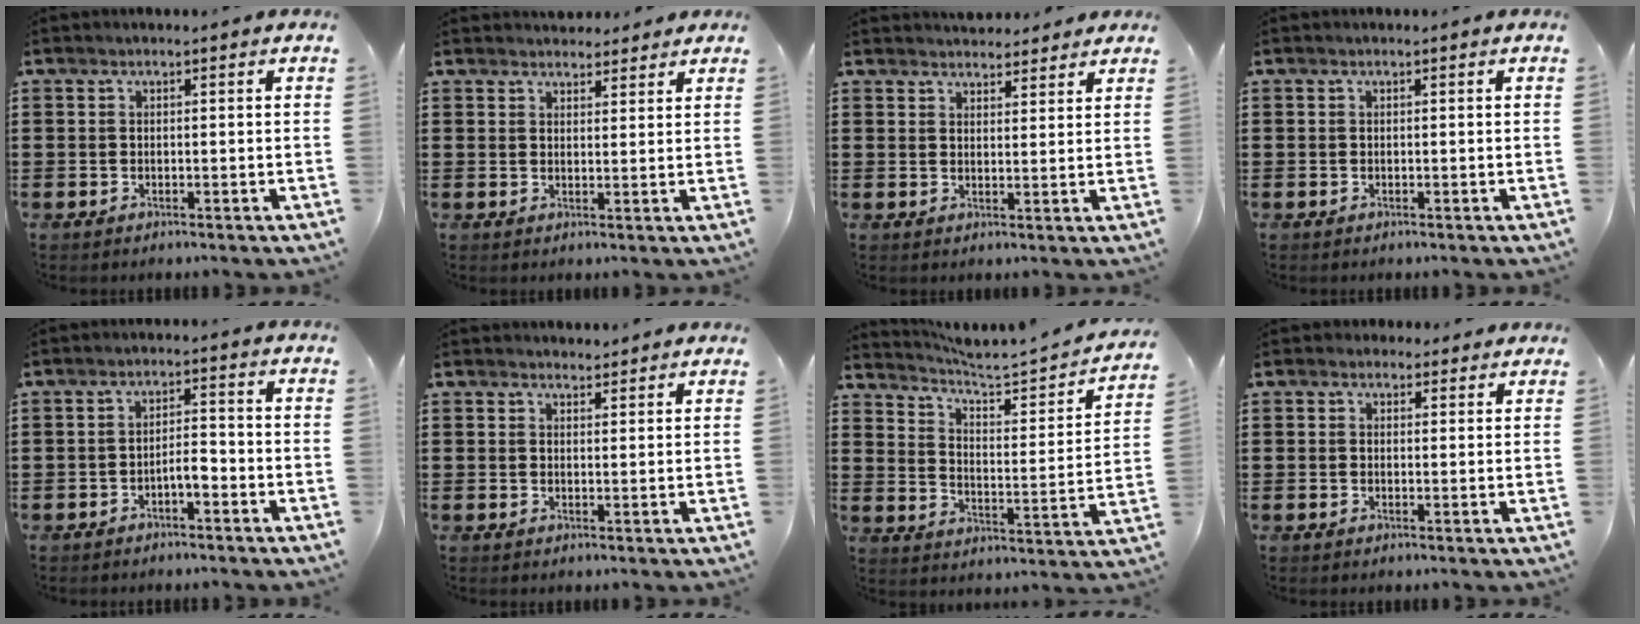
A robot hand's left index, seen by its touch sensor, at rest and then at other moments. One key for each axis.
{"total": 2.6, "fx": 2.5, "fy": 0.8, "fz": 0.0, "tx": 0.000, "ty": -0.006, "tz": 0.047}
{"total": 3.1, "fx": 3.0, "fy": 0.8, "fz": 0.2, "tx": -0.004, "ty": -0.009, "tz": 0.055}
{"total": 0.0}
{"total": 3.2, "fx": -1.9, "fy": 0.9, "fz": 2.3, "tx": -0.046, "ty": 0.007, "tz": -0.039}
{"total": 1.8, "fx": 1.8, "fy": 0.4, "fz": 0.0, "tx": -0.004, "ty": 0.001, "tz": 0.035}
{"total": 3.5, "fx": 3.2, "fy": 0.0, "fz": 1.4, "tx": -0.050, "ty": -0.035, "tz": 0.042}
{"total": 1.9, "fx": 1.4, "fy": 1.2, "fz": 0.3, "tx": -0.004, "ty": 0.006, "tz": 0.025}